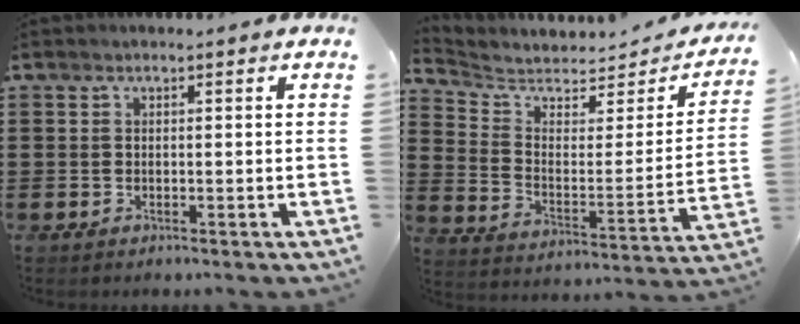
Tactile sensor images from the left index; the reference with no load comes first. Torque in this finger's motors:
{"motor_torque": [1.09, -1.05, 0.04, 0.01]}